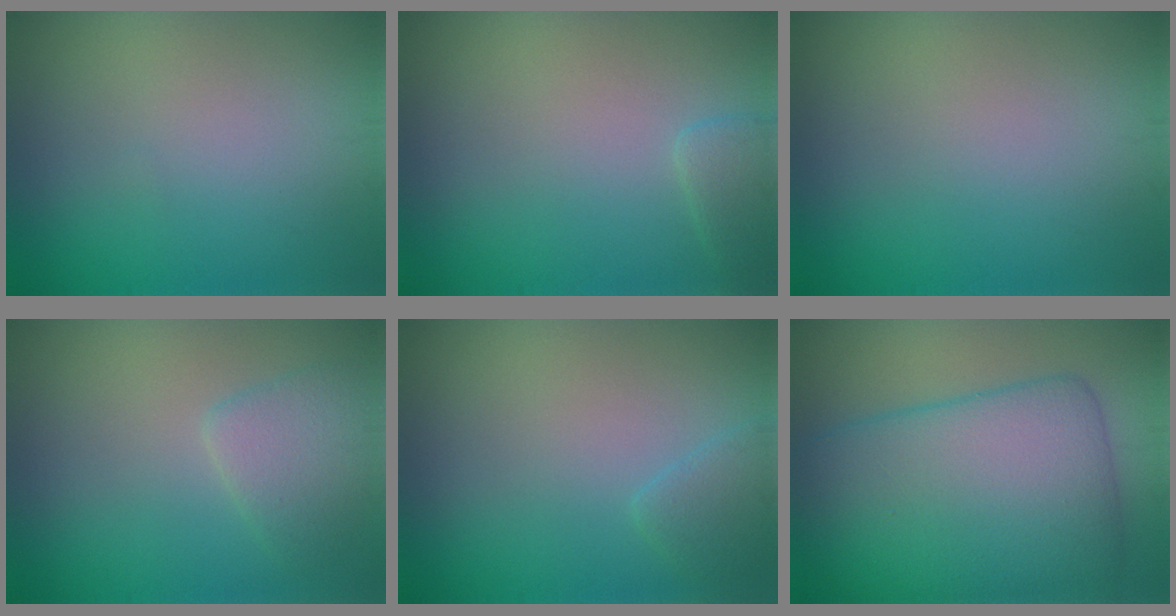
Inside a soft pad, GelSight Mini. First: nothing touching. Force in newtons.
{"total": 1.5, "press": 1.5, "slide": 0.1}
{"total": 0.0}
{"total": 2.6, "press": 2.6, "slide": 0.3}
{"total": 1.5, "press": 1.5, "slide": 0.1}
{"total": 11.3, "press": 11.3, "slide": 0.1}